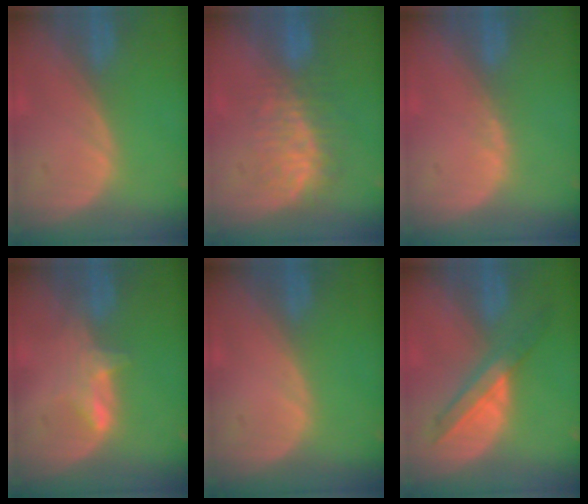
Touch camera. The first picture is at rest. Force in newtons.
{"total": 8.0, "press": 7.4, "slide": 3.1}
{"total": 0.8, "press": 0.8, "slide": 0.3}
{"total": 3.3, "press": 3.3, "slide": 0.4}
{"total": 0.0}
{"total": 6.0, "press": 5.8, "slide": 1.3}